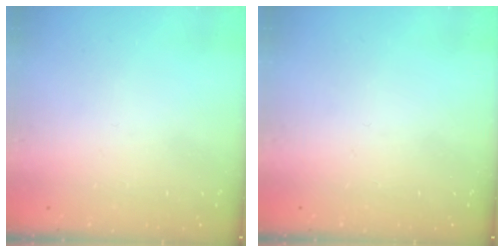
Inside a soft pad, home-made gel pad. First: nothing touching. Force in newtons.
{"total": 0.0}